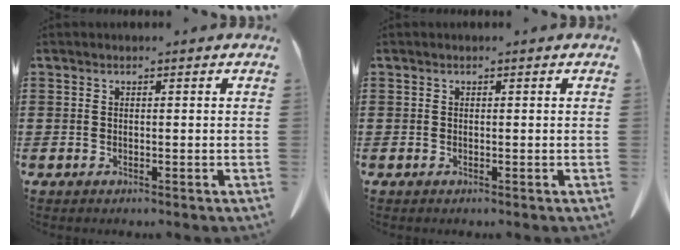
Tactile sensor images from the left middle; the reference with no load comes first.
{"total": 0.0}